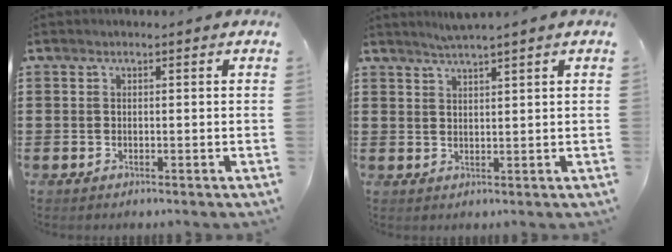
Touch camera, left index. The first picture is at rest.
{"total": 2.5, "force": [2.3, -0.6, 0.7], "torque": [-0.018, -0.003, 0.042]}